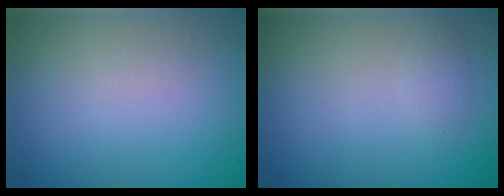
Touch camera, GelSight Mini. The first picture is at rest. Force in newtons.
{"total": 0.9, "press": 0.9, "slide": 0.0}